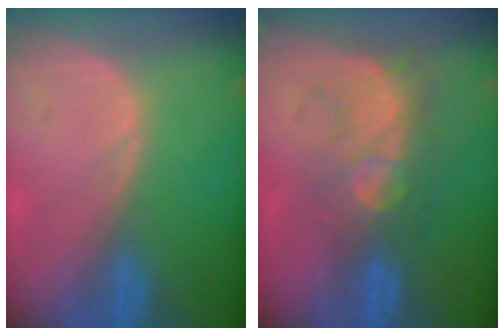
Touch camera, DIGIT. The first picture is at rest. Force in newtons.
{"total": 8.8, "press": 7.6, "slide": 4.5}